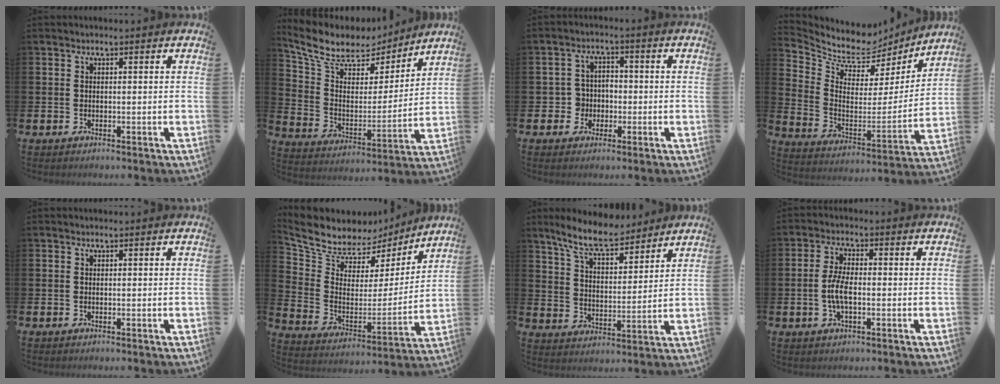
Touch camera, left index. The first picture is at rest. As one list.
[{"total": 9.6, "force": [8.1, 4.2, 2.8], "torque": [-0.104, -0.046, 0.146]}, {"total": 3.7, "force": [-1.1, 3.5, 0.7], "torque": [-0.024, 0.008, -0.027]}, {"total": 7.8, "force": [6.9, 3.3, 1.4], "torque": [-0.068, -0.057, 0.117]}, {"total": 0.0}, {"total": 8.8, "force": [7.9, 3.5, 1.4], "torque": [-0.081, -0.053, 0.140]}, {"total": 8.7, "force": [7.8, 2.0, 3.3], "torque": [-0.086, -0.035, 0.140]}, {"total": 4.3, "force": [-0.6, 1.7, 3.9], "torque": [-0.080, -0.001, -0.017]}]